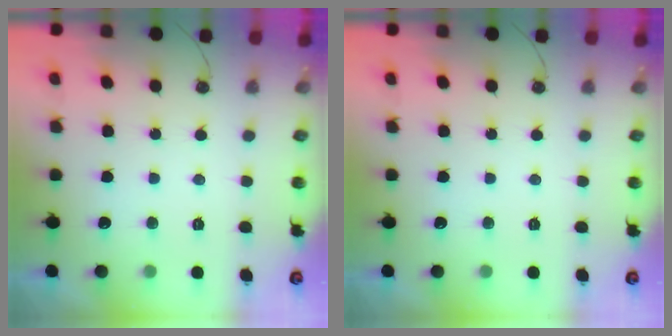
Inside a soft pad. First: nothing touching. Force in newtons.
{"total": 0.0}